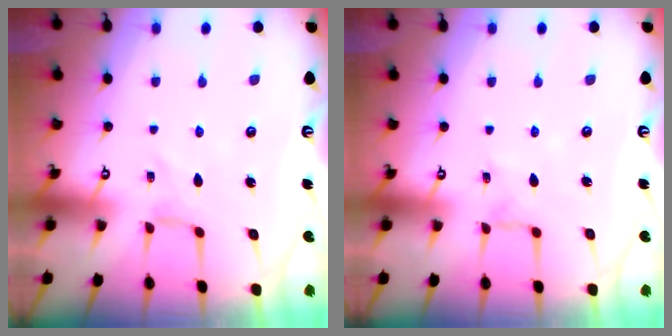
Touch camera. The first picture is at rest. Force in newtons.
{"total": 2.7, "press": 2.6, "slide": 0.4}